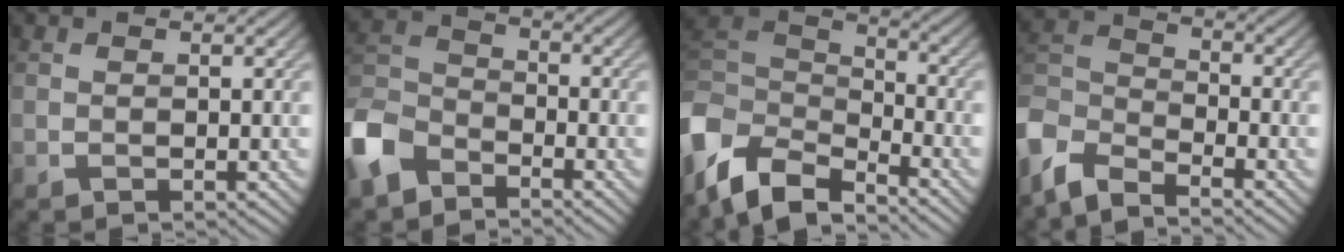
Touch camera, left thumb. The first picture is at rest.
{"total": 8.2, "force": [-5.5, 4.5, 4.0], "torque": [-0.101, -0.004, -0.140]}
{"total": 8.0, "force": [-5.1, 4.4, 4.3], "torque": [-0.103, 0.006, -0.112]}
{"total": 7.1, "force": [-5.8, 2.3, 3.3], "torque": [-0.079, -0.003, -0.136]}